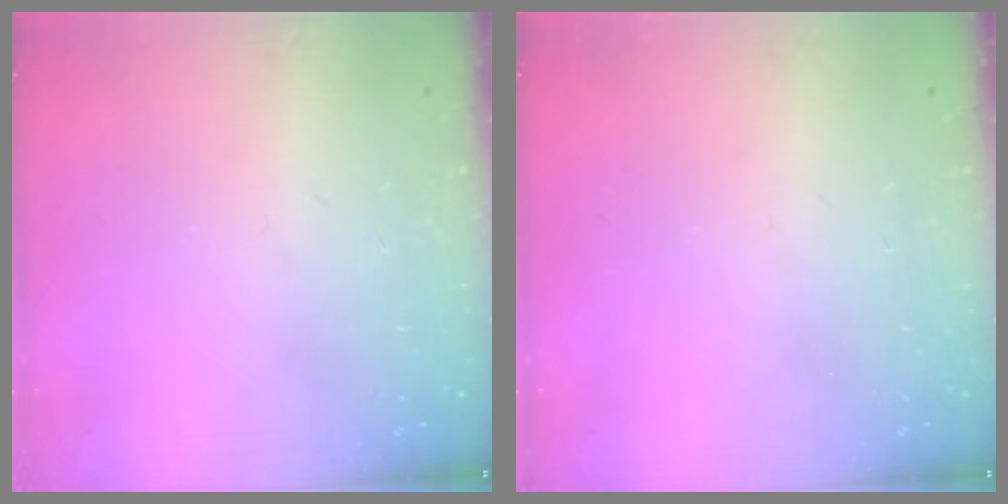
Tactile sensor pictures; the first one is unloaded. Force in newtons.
{"total": 0.0}